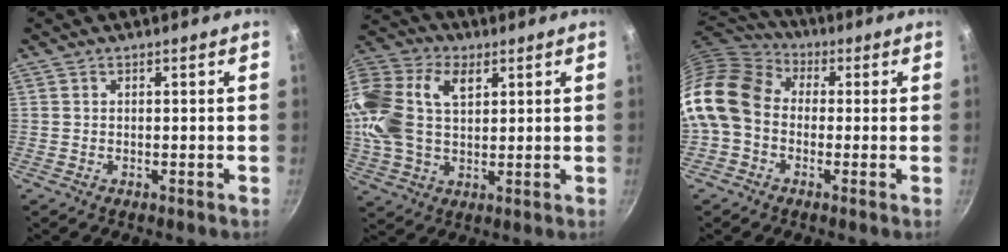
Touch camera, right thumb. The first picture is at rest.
{"total": 20.2, "force": [5.4, 13.2, 14.3], "torque": [-0.313, 0.017, 0.089]}
{"total": 16.7, "force": [-0.1, 13.2, 10.2], "torque": [-0.203, 0.039, -0.023]}